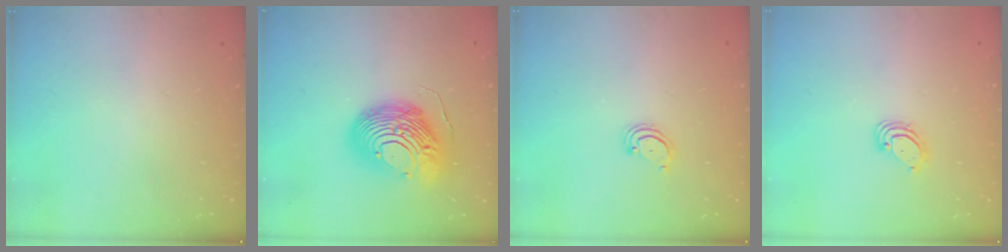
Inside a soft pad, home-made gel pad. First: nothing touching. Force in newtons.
{"total": 21.5, "press": 21.4, "slide": 2.2}
{"total": 2.5, "press": 2.5, "slide": 0.3}
{"total": 3.7, "press": 3.7, "slide": 0.2}